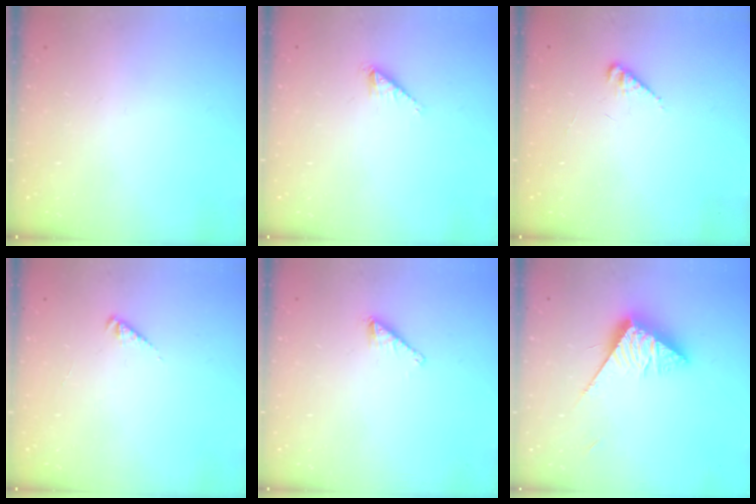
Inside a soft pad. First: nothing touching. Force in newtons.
{"total": 0.8, "press": 0.7, "slide": 0.1}
{"total": 2.7, "press": 2.6, "slide": 0.4}
{"total": 1.9, "press": 1.9, "slide": 0.3}
{"total": 1.8, "press": 1.7, "slide": 0.1}
{"total": 11.3, "press": 11.3, "slide": 0.3}